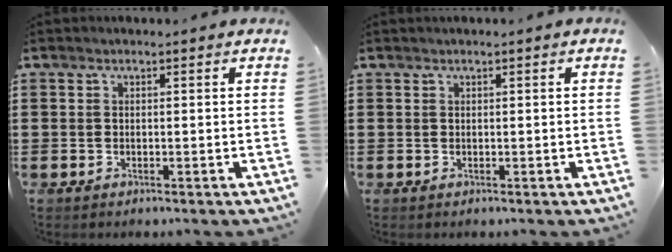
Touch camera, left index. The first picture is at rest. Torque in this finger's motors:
{"motor_torque": [0.36, -0.29, 0.28, 0.05]}